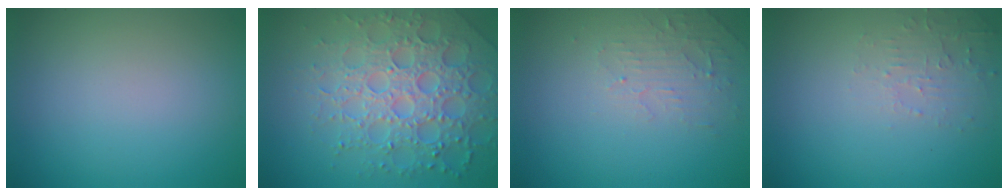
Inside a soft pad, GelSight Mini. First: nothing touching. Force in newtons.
{"total": 7.3, "press": 7.1, "slide": 1.7}
{"total": 2.4, "press": 2.3, "slide": 0.5}
{"total": 1.9, "press": 1.9, "slide": 0.3}